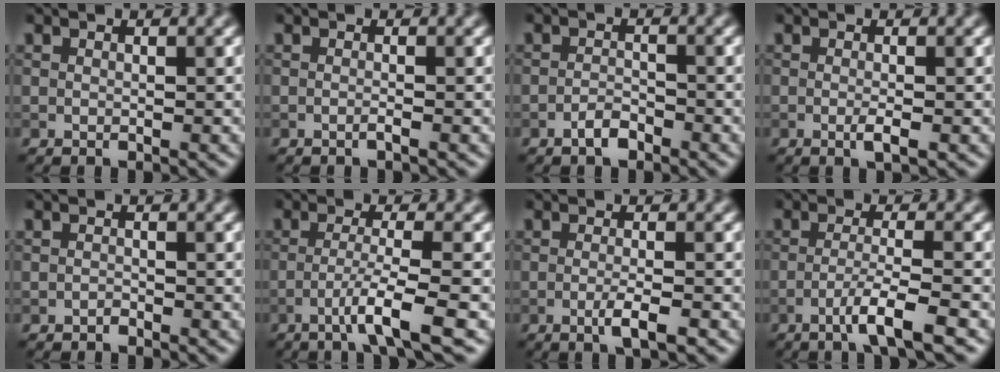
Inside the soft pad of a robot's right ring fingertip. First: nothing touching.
{"total": 0.8, "force": [-0.5, 0.1, 0.6], "torque": [-0.011, -0.004, -0.015]}
{"total": 1.7, "force": [-1.4, 0.5, 0.9], "torque": [-0.017, 0.002, -0.030]}
{"total": 1.5, "force": [-0.6, 0.3, 1.4], "torque": [-0.025, -0.005, -0.015]}
{"total": 0.7, "force": [-0.6, 0.1, 0.1], "torque": [-0.003, -0.002, -0.015]}
{"total": 4.6, "force": [-2.2, 0.2, 4.0], "torque": [-0.067, 0.001, -0.053]}
{"total": 2.6, "force": [-1.2, 0.4, 2.3], "torque": [-0.036, -0.001, -0.027]}
{"total": 4.2, "force": [-2.3, 0.3, 3.5], "torque": [-0.058, 0.004, -0.054]}